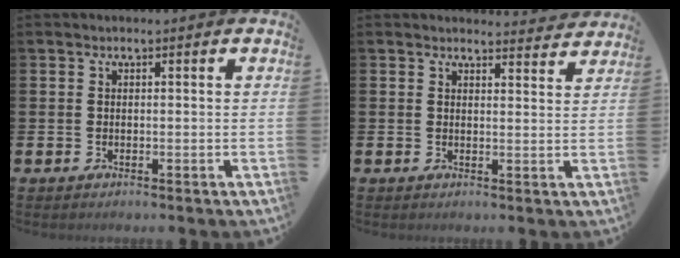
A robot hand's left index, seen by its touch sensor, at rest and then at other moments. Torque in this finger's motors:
{"motor_torque": [0.86, -1.28, 0.17, 0.00]}